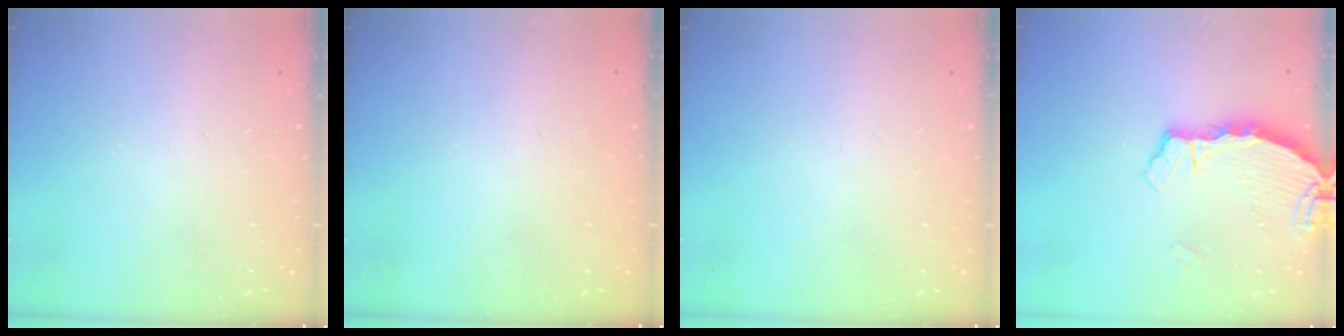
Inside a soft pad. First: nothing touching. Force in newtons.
{"total": 0.0}
{"total": 0.0}
{"total": 3.3, "press": 3.3, "slide": 0.2}